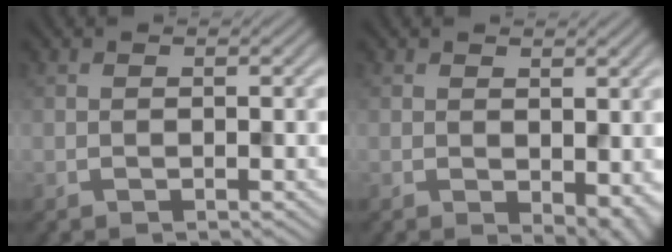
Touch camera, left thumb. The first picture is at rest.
{"total": 3.8, "force": [-0.4, 2.3, 3.0], "torque": [-0.042, -0.014, 0.000]}